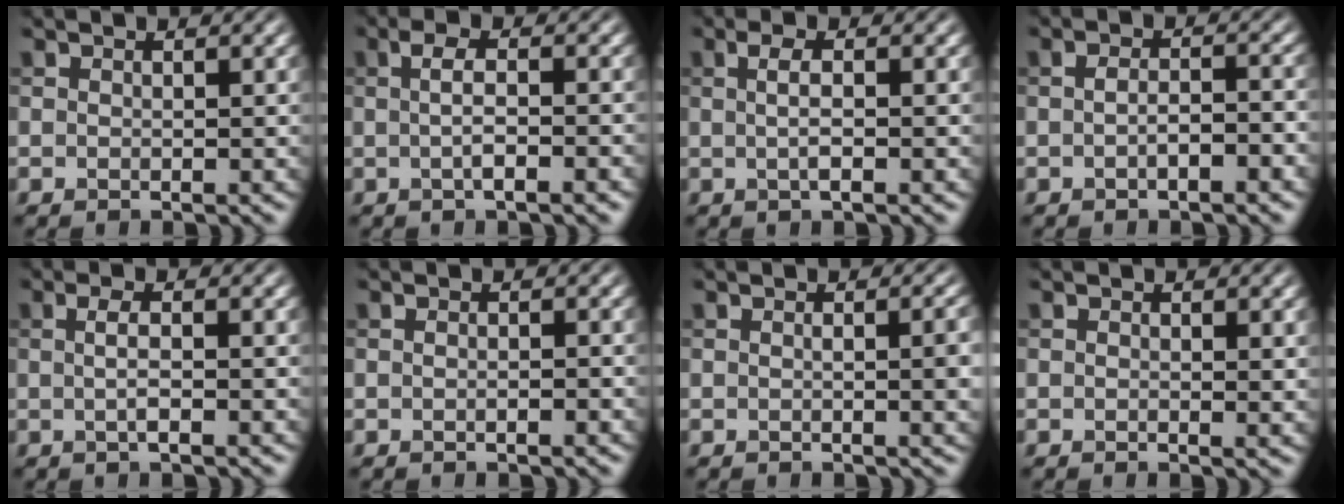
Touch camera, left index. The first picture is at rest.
{"total": 3.8, "force": [-0.3, 1.2, 3.5], "torque": [-0.046, 0.008, -0.009]}
{"total": 2.5, "force": [0.1, 0.7, 2.4], "torque": [-0.041, 0.004, -0.001]}
{"total": 2.8, "force": [-0.8, 1.0, 2.5], "torque": [-0.038, 0.001, -0.010]}
{"total": 2.2, "force": [0.0, 0.5, 2.1], "torque": [-0.036, 0.003, -0.003]}
{"total": 1.1, "force": [-0.3, 0.3, 1.0], "torque": [-0.011, -0.001, -0.003]}
{"total": 2.8, "force": [0.0, 0.8, 2.7], "torque": [-0.031, 0.001, -0.001]}
{"total": 1.2, "force": [0.1, 0.3, 1.2], "torque": [-0.015, -0.005, 0.000]}